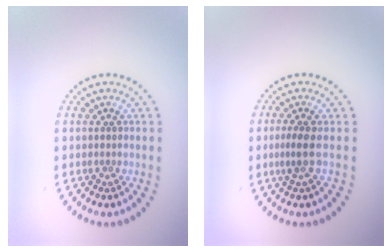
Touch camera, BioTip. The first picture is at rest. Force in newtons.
{"total": 1.8, "press": 1.4, "slide": 1.3}